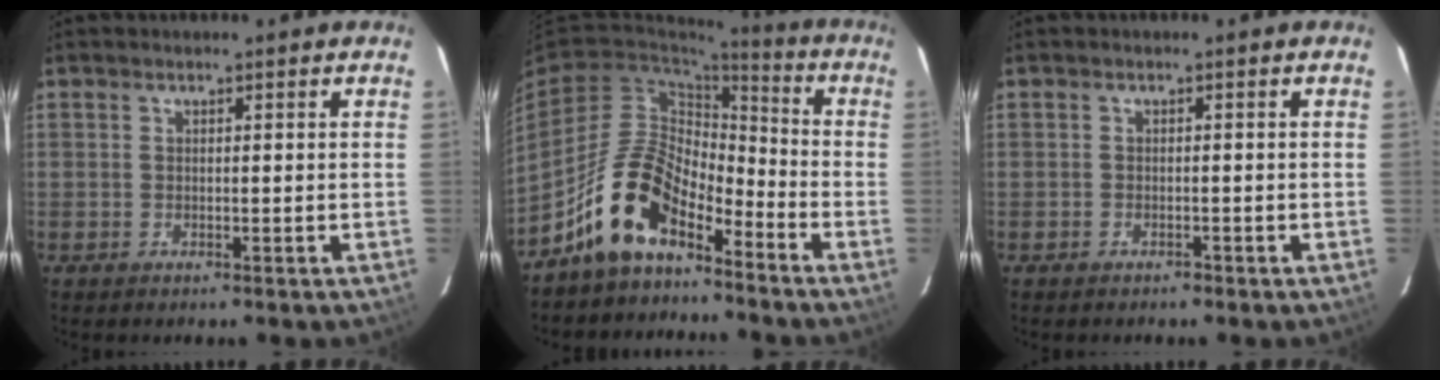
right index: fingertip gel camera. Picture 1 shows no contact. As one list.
[{"total": 13.2, "force": [-9.1, 5.9, 7.5], "torque": [-0.147, 0.023, -0.171]}, {"total": 1.0, "force": [-0.9, 0.4, 0.1], "torque": [-0.005, 0.005, -0.013]}]